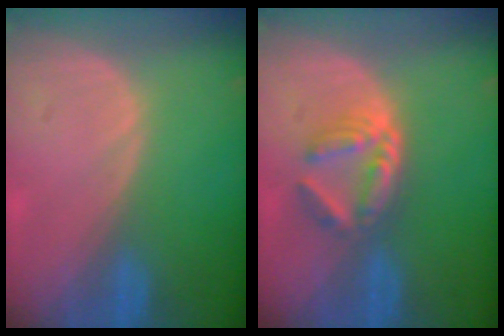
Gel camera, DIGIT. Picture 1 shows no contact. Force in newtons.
{"total": 6.0, "press": 5.2, "slide": 3.1}